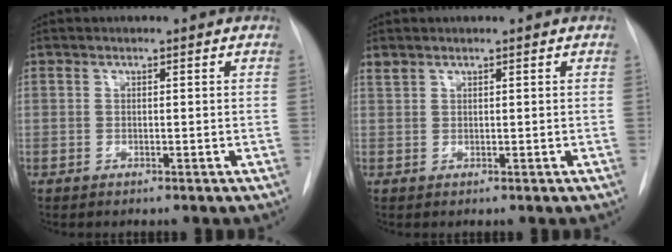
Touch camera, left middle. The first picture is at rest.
{"total": 1.0, "force": [0.9, 0.4, 0.2], "torque": [-0.007, 0.009, 0.020]}